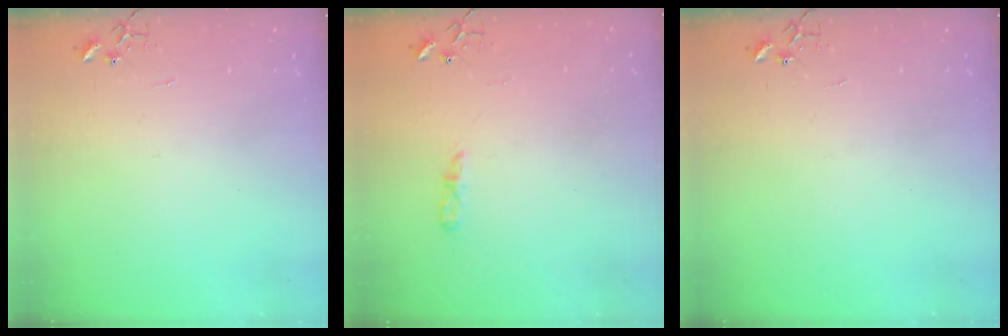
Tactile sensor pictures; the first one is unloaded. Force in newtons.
{"total": 4.6, "press": 4.6, "slide": 0.6}
{"total": 0.0}